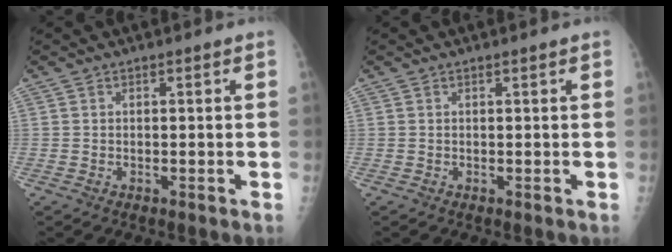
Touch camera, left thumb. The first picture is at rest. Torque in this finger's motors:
{"motor_torque": [0.04, 0.20, -0.10, 0.06, 0.03]}